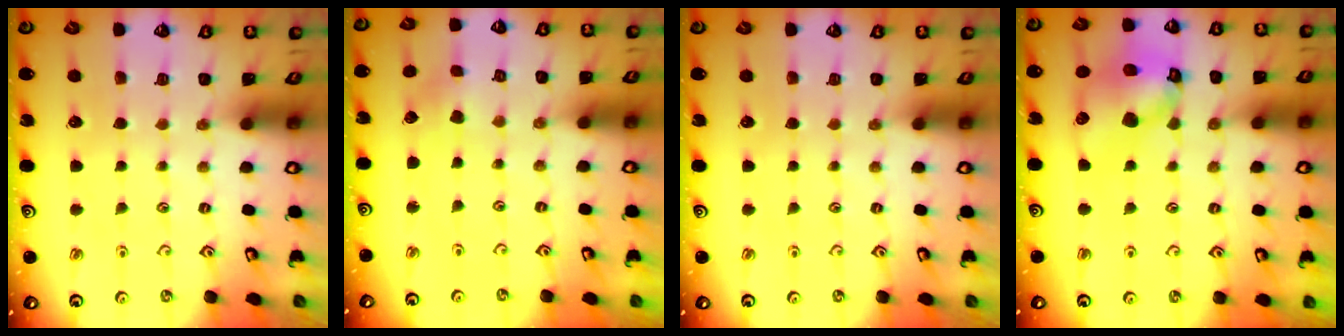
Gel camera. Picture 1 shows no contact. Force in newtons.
{"total": 1.4, "press": 1.4, "slide": 0.1}
{"total": 0.0}
{"total": 11.8, "press": 11.7, "slide": 1.7}